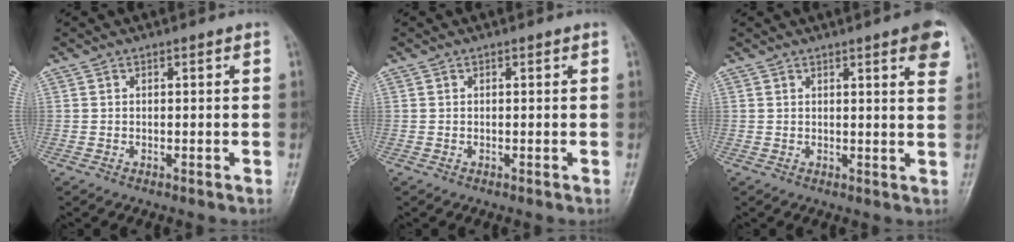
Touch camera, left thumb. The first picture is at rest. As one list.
[{"total": 0.0}, {"total": 6.1, "force": [3.2, 1.1, 5.0], "torque": [-0.051, -0.010, 0.034]}]